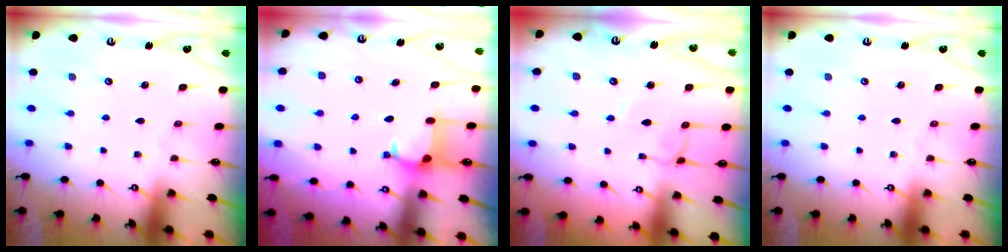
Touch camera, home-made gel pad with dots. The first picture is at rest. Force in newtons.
{"total": 2.2, "press": 2.2, "slide": 0.5}
{"total": 2.6, "press": 2.6, "slide": 0.2}
{"total": 0.0}